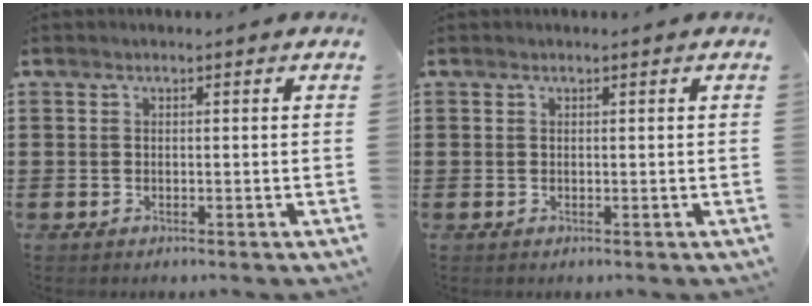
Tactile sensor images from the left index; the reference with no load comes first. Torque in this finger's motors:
{"motor_torque": [0.22, 0.03, 0.01, 0.01]}